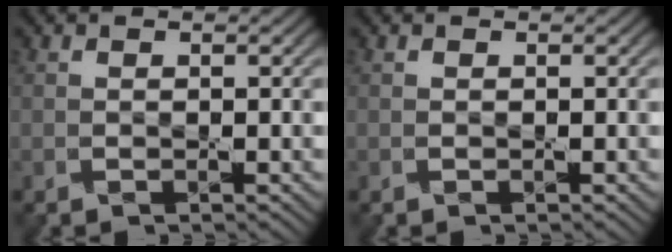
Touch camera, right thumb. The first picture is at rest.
{"total": 0.0}